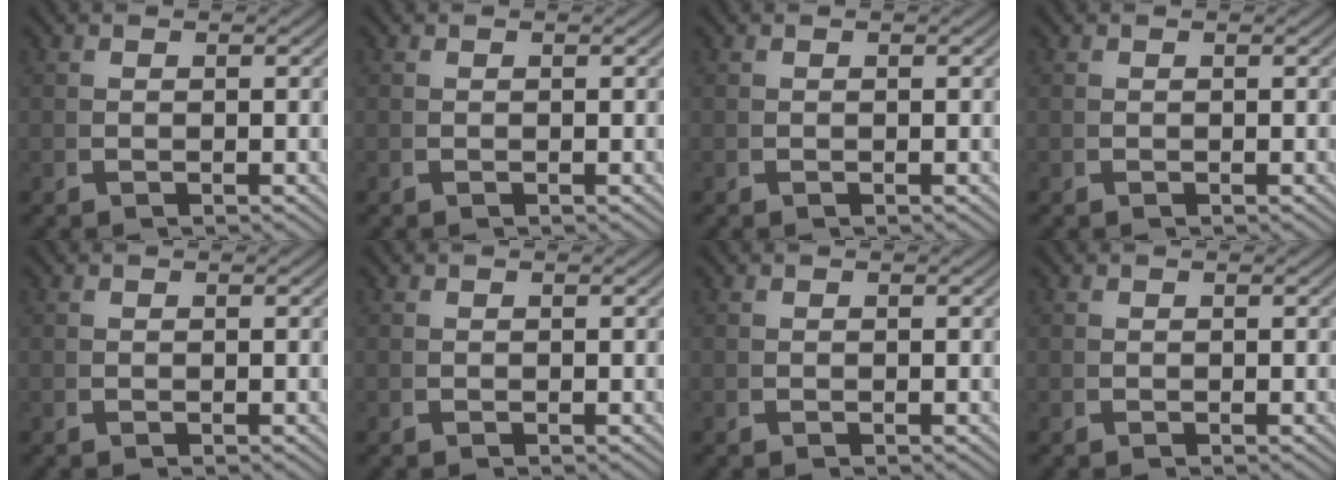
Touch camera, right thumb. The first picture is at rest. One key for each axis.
{"total": 0.0}
{"total": 0.0}
{"total": 0.0}
{"total": 0.0}
{"total": 0.0}
{"total": 0.0}
{"total": 0.0}